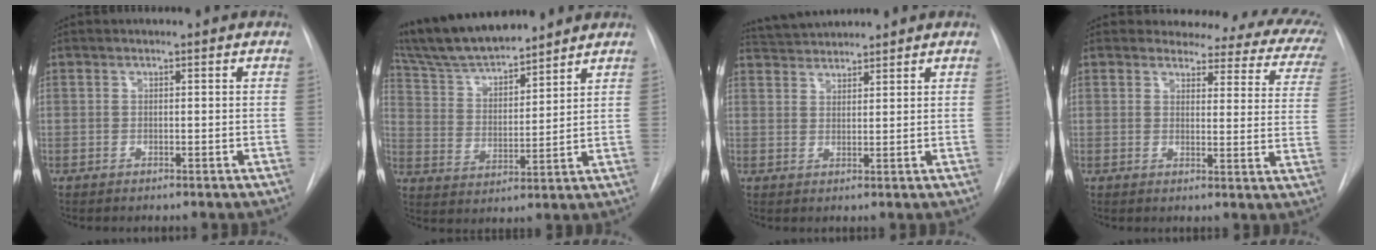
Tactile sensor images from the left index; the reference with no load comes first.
{"total": 14.2, "force": [12.9, 2.1, 5.5], "torque": [-0.104, 0.019, 0.236]}
{"total": 4.3, "force": [4.3, 0.0, 0.2], "torque": [-0.011, 0.025, 0.082]}
{"total": 15.5, "force": [13.7, 5.3, 4.8], "torque": [-0.024, -0.047, 0.119]}